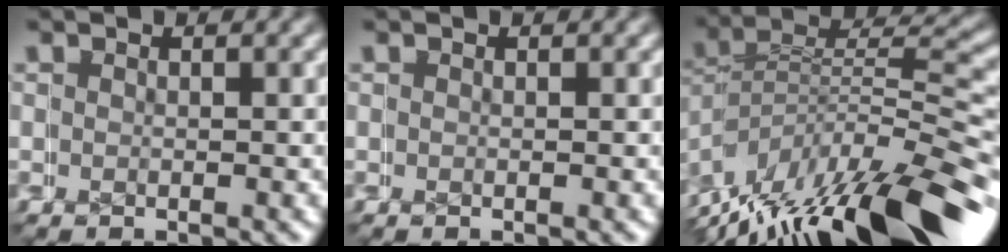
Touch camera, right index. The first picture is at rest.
{"total": 0.0}
{"total": 12.5, "force": [-6.1, 5.5, 9.4], "torque": [-0.165, -0.025, -0.075]}